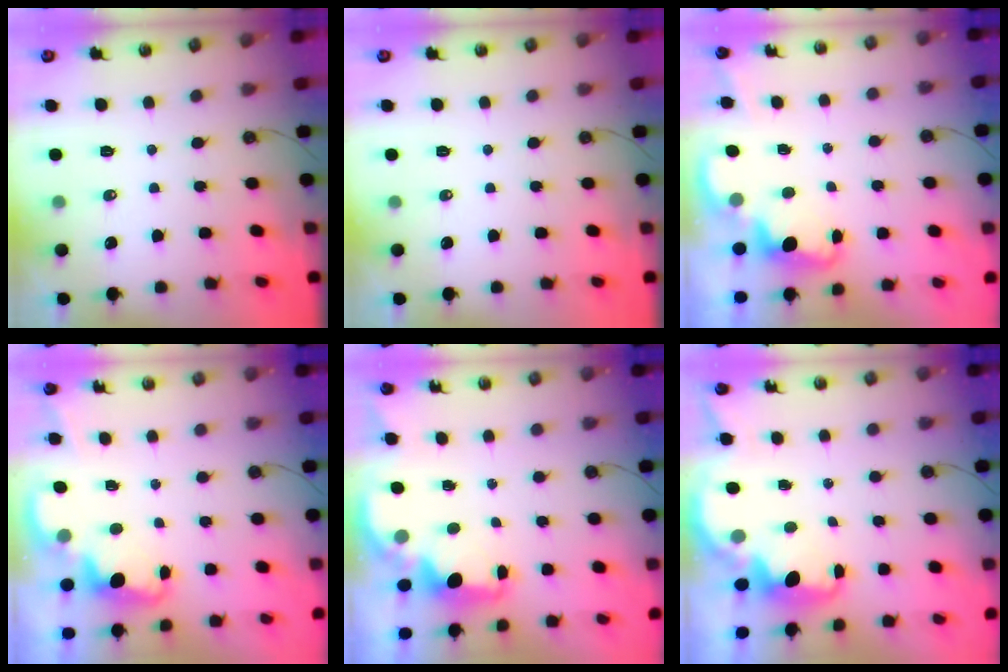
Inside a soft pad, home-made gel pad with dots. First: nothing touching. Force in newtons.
{"total": 0.0}
{"total": 2.1, "press": 2.0, "slide": 0.6}
{"total": 2.1, "press": 2.1, "slide": 0.5}
{"total": 2.4, "press": 2.2, "slide": 0.7}
{"total": 2.4, "press": 2.3, "slide": 0.7}